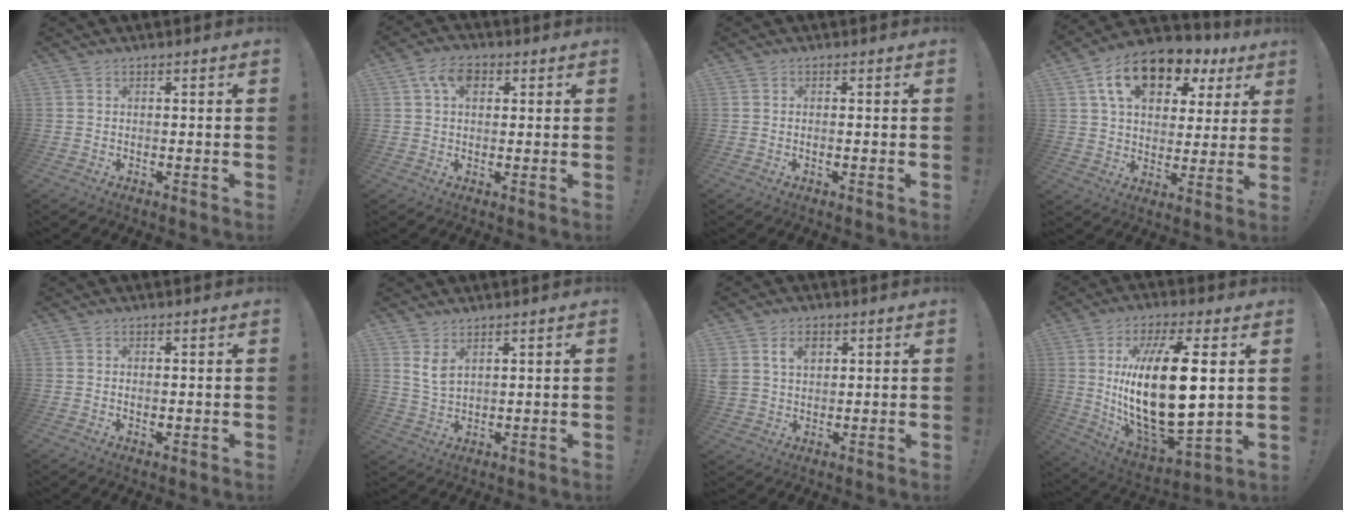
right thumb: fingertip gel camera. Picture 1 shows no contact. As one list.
[{"total": 7.2, "force": [2.2, 4.9, 4.8], "torque": [-0.082, 0.008, 0.041]}, {"total": 1.0, "force": [-0.5, 0.2, 0.8], "torque": [-0.014, 0.001, -0.009]}, {"total": 15.9, "force": [8.5, 9.6, 9.4], "torque": [-0.153, -0.036, 0.155]}, {"total": 1.1, "force": [-0.2, 0.6, 0.9], "torque": [-0.016, 0.001, -0.004]}, {"total": 4.8, "force": [2.9, 2.2, 3.1], "torque": [-0.059, -0.021, 0.051]}, {"total": 6.7, "force": [2.7, 5.1, 3.3], "torque": [-0.054, 0.000, 0.052]}, {"total": 24.9, "force": [3.2, 9.8, 22.7], "torque": [-0.459, -0.028, 0.052]}]